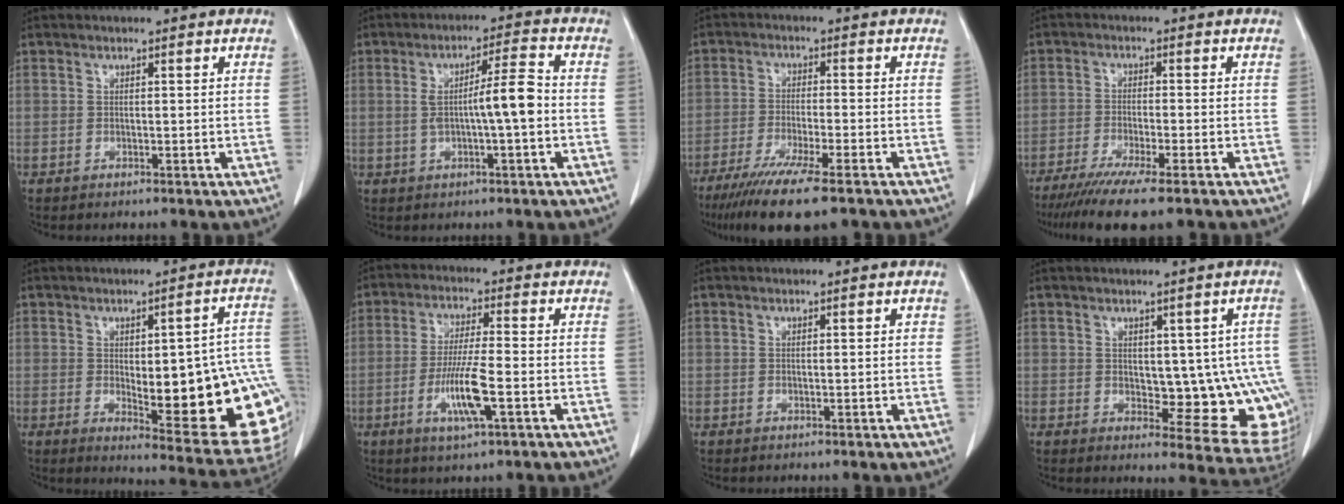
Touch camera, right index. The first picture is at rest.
{"total": 7.0, "force": [-0.5, 0.3, 7.0], "torque": [-0.117, 0.013, -0.007]}
{"total": 12.0, "force": [-8.7, 0.8, 8.2], "torque": [-0.136, -0.031, -0.139]}
{"total": 10.7, "force": [-8.1, 0.2, 6.9], "torque": [-0.103, -0.026, -0.128]}
{"total": 21.3, "force": [-2.6, 5.2, 20.5], "torque": [-0.170, 0.013, -0.009]}
{"total": 8.3, "force": [-2.8, 0.4, 7.9], "torque": [-0.153, -0.012, -0.052]}
{"total": 0.8, "force": [0.4, 0.2, 0.6], "torque": [-0.011, 0.001, 0.004]}
{"total": 11.2, "force": [0.0, 5.1, 9.9], "torque": [-0.096, -0.002, 0.011]}